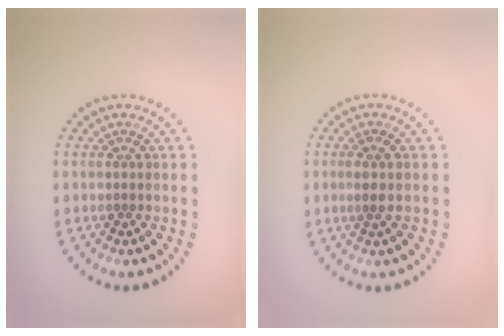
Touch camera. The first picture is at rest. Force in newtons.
{"total": 1.1, "press": 0.8, "slide": 0.8}